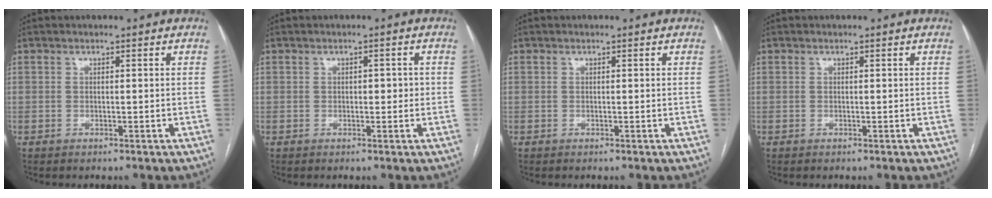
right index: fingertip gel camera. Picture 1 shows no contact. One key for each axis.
{"total": 1.9, "fx": 0.0, "fy": 1.0, "fz": 1.6, "tx": -0.017, "ty": 0.005, "tz": -0.001}
{"total": 0.0}
{"total": 0.0}